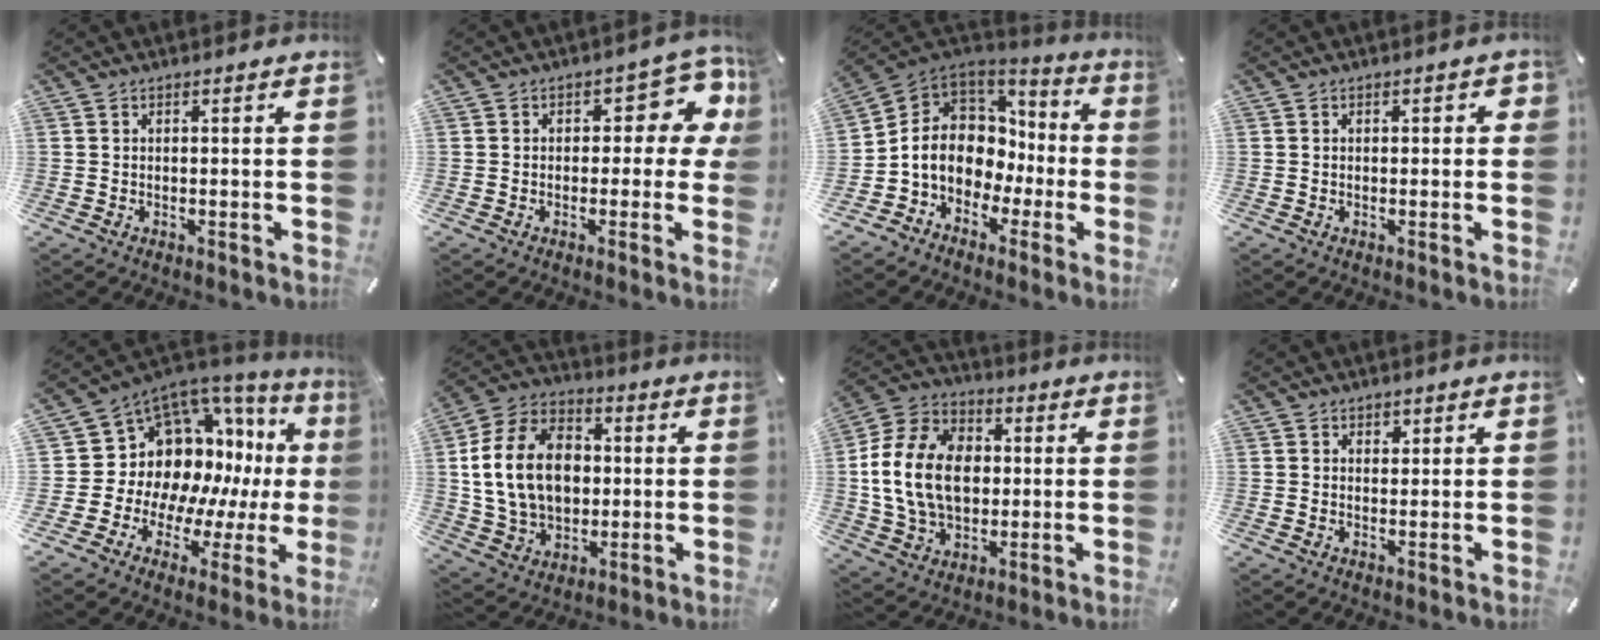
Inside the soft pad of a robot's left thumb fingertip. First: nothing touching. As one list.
[{"total": 10.7, "force": [3.5, 5.6, 8.4], "torque": [-0.094, -0.024, 0.058]}, {"total": 11.2, "force": [-1.5, 9.9, 5.1], "torque": [-0.134, -0.009, -0.025]}, {"total": 1.3, "force": [-0.1, 0.9, 1.0], "torque": [-0.010, 0.003, -0.006]}, {"total": 14.8, "force": [4.7, 12.5, 6.3], "torque": [-0.088, -0.087, 0.108]}, {"total": 18.4, "force": [0.8, 14.4, 11.5], "torque": [-0.247, 0.011, 0.012]}, {"total": 17.7, "force": [0.1, 13.5, 11.4], "torque": [-0.252, 0.015, -0.001]}, {"total": 1.5, "force": [0.9, 1.2, 0.3], "torque": [0.010, -0.003, 0.012]}]